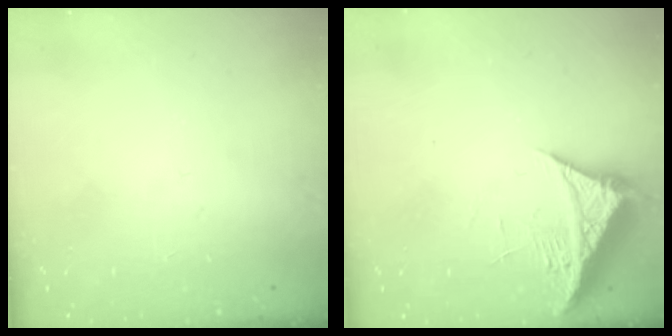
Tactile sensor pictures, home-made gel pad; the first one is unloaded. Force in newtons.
{"total": 7.2, "press": 7.2, "slide": 0.8}